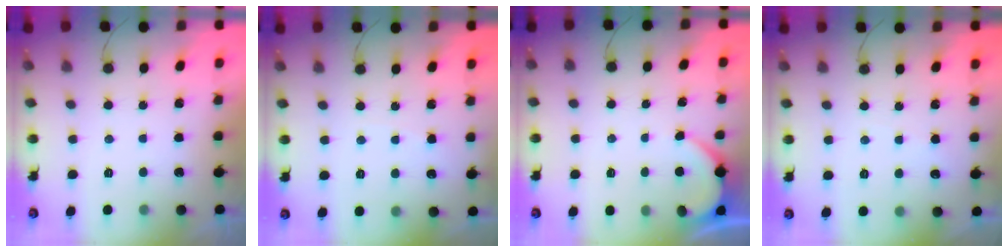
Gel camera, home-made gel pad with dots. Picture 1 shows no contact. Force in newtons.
{"total": 2.0, "press": 2.0, "slide": 0.2}
{"total": 2.5, "press": 2.5, "slide": 0.3}
{"total": 1.8, "press": 1.7, "slide": 0.4}